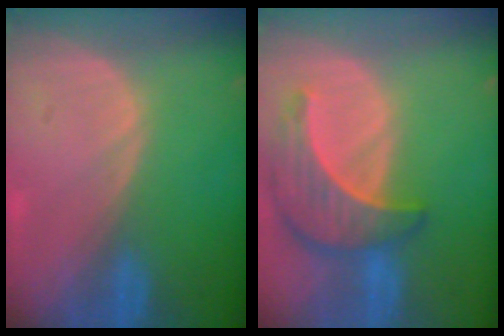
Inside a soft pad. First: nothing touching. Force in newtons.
{"total": 8.9, "press": 8.0, "slide": 3.7}